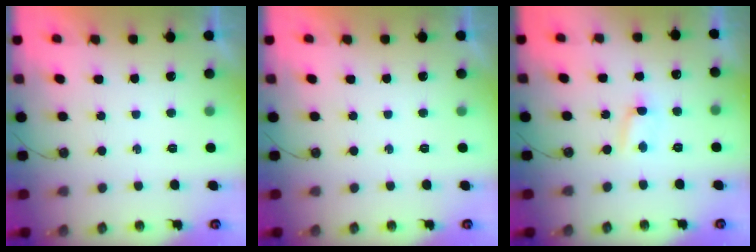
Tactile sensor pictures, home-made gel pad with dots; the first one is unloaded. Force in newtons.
{"total": 0.0}
{"total": 2.4, "press": 2.4, "slide": 0.3}